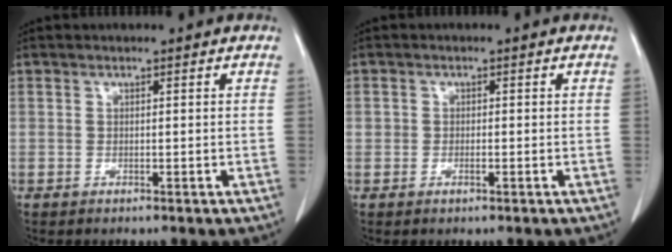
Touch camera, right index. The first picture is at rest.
{"total": 0.8, "force": [-0.4, 0.0, 0.7], "torque": [-0.016, -0.001, -0.006]}